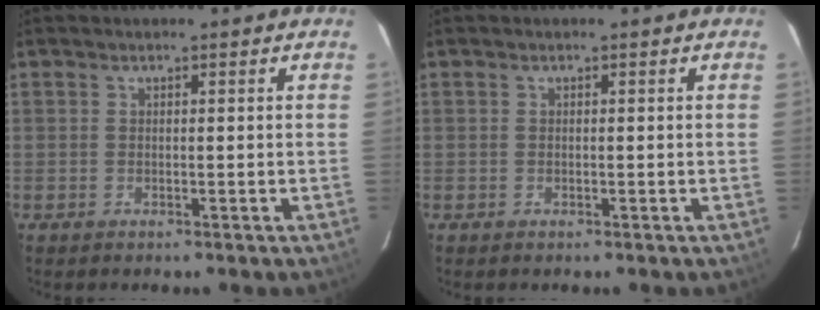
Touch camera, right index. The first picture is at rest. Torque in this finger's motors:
{"motor_torque": [0.08, 0.05, 0.04, 0.01]}